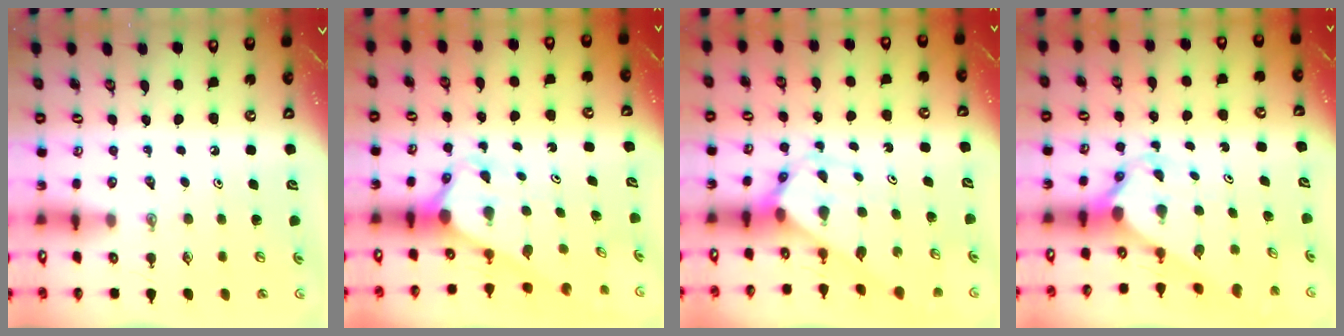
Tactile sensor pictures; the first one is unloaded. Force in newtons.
{"total": 2.7, "press": 2.7, "slide": 0.2}
{"total": 2.9, "press": 2.9, "slide": 0.1}
{"total": 2.0, "press": 2.0, "slide": 0.2}